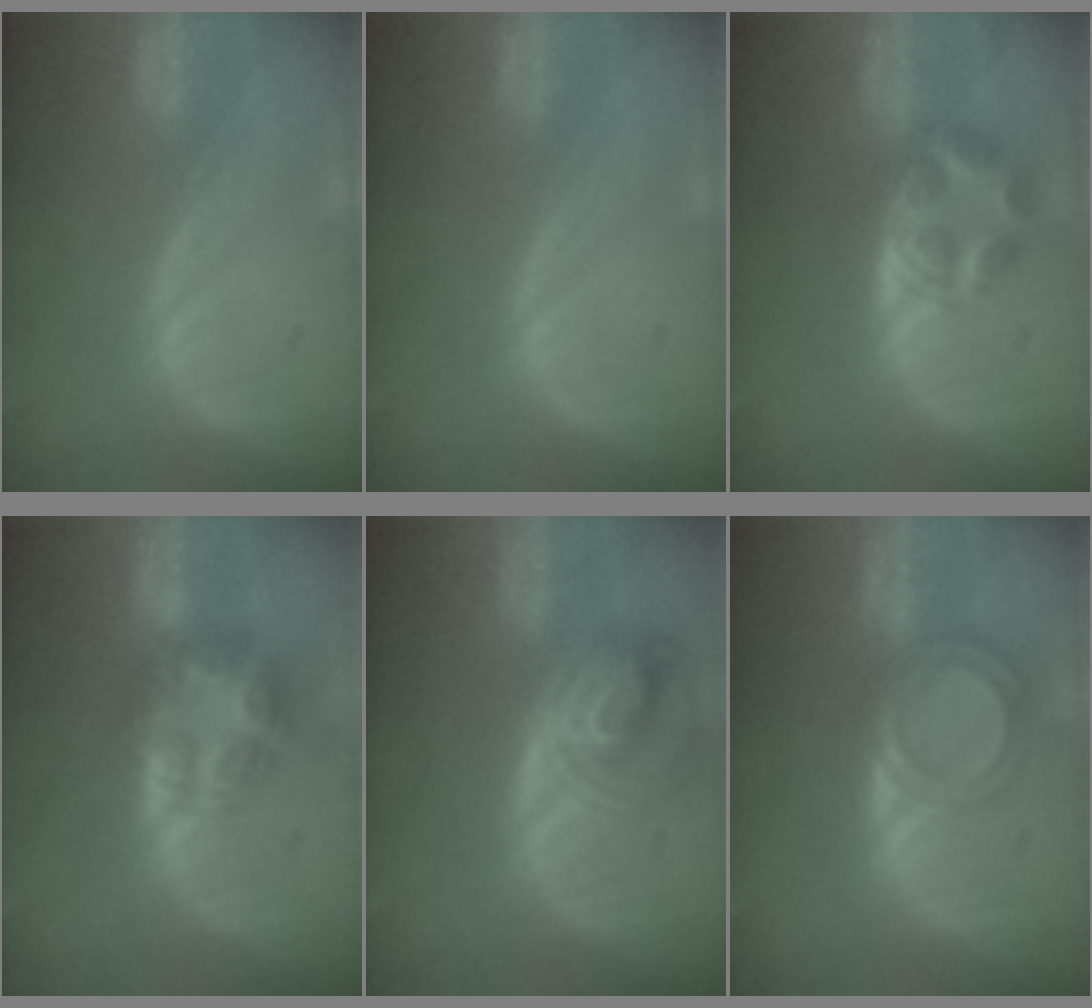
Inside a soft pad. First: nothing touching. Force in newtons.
{"total": 0.0}
{"total": 6.1, "press": 5.3, "slide": 3.0}
{"total": 7.6, "press": 6.6, "slide": 3.7}
{"total": 7.8, "press": 6.8, "slide": 3.7}
{"total": 6.4, "press": 5.4, "slide": 3.4}